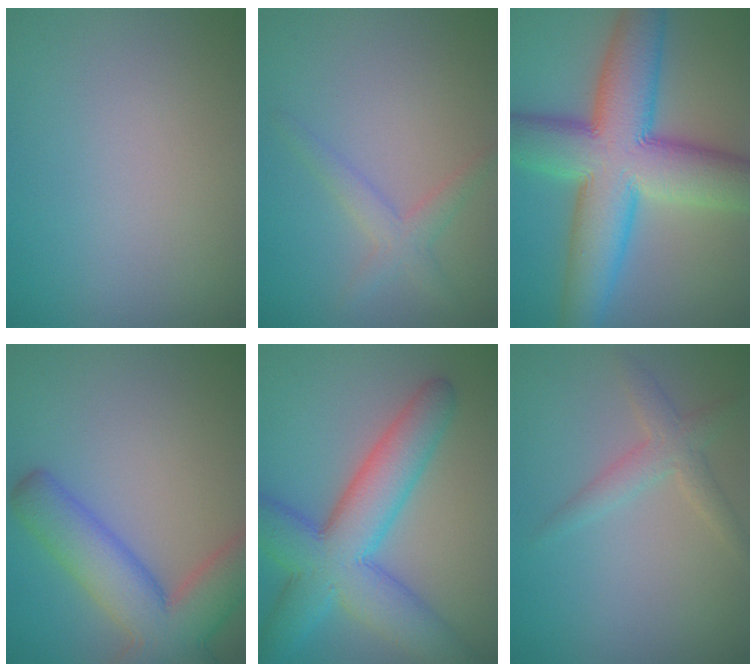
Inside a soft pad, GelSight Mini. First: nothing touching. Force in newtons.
{"total": 2.1, "press": 2.1, "slide": 0.1}
{"total": 13.3, "press": 13.3, "slide": 0.4}
{"total": 8.7, "press": 8.6, "slide": 0.5}
{"total": 9.5, "press": 9.5, "slide": 0.2}
{"total": 2.4, "press": 2.4, "slide": 0.1}